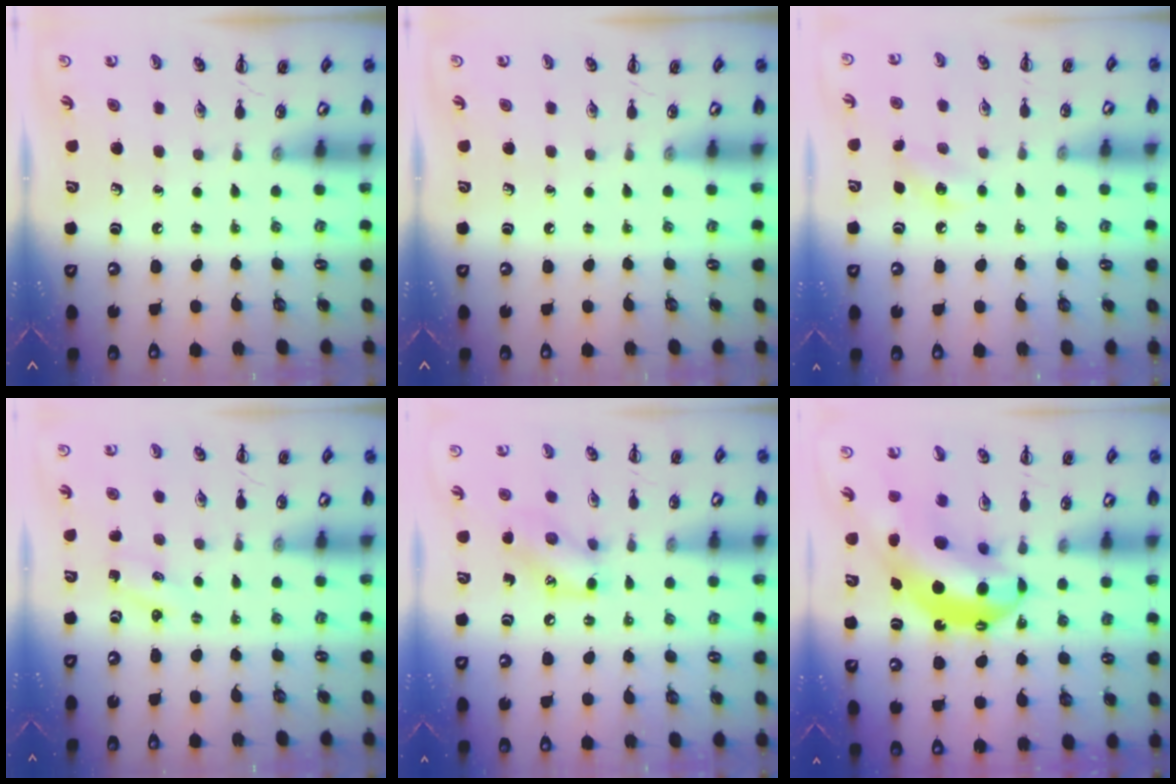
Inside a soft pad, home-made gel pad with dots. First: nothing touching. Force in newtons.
{"total": 0.0}
{"total": 7.4, "press": 7.1, "slide": 1.7}
{"total": 1.3, "press": 1.2, "slide": 0.3}
{"total": 10.9, "press": 10.8, "slide": 1.2}
{"total": 15.4, "press": 14.8, "slide": 4.2}